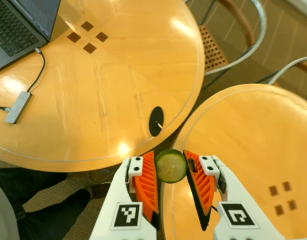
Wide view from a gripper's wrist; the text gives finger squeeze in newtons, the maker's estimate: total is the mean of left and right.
{"total": 7.4, "left": 7.7, "right": 7.2}